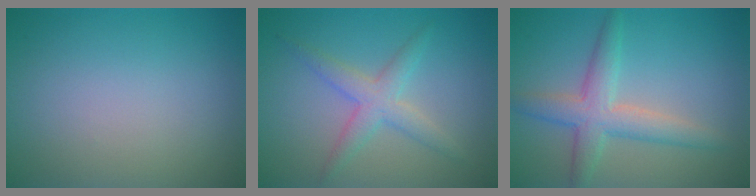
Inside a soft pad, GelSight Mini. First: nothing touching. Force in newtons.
{"total": 3.0, "press": 3.0, "slide": 0.1}
{"total": 4.2, "press": 4.2, "slide": 0.1}